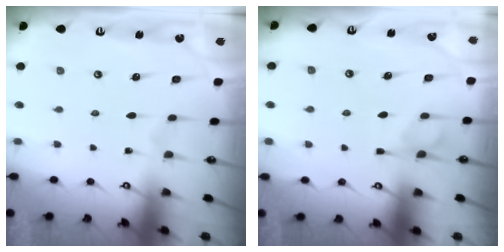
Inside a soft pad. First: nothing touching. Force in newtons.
{"total": 1.3, "press": 0.7, "slide": 1.2}